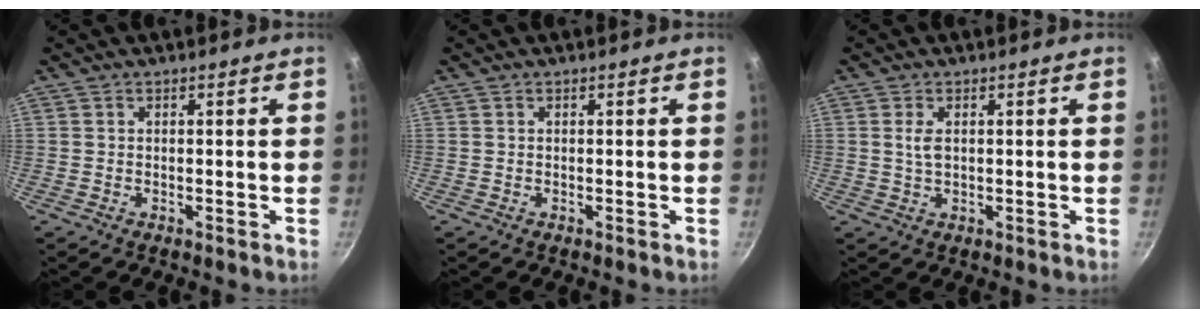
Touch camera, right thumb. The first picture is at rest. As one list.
[{"total": 0.0}, {"total": 2.7, "force": [0.5, 1.5, 2.2], "torque": [-0.039, -0.002, 0.011]}]